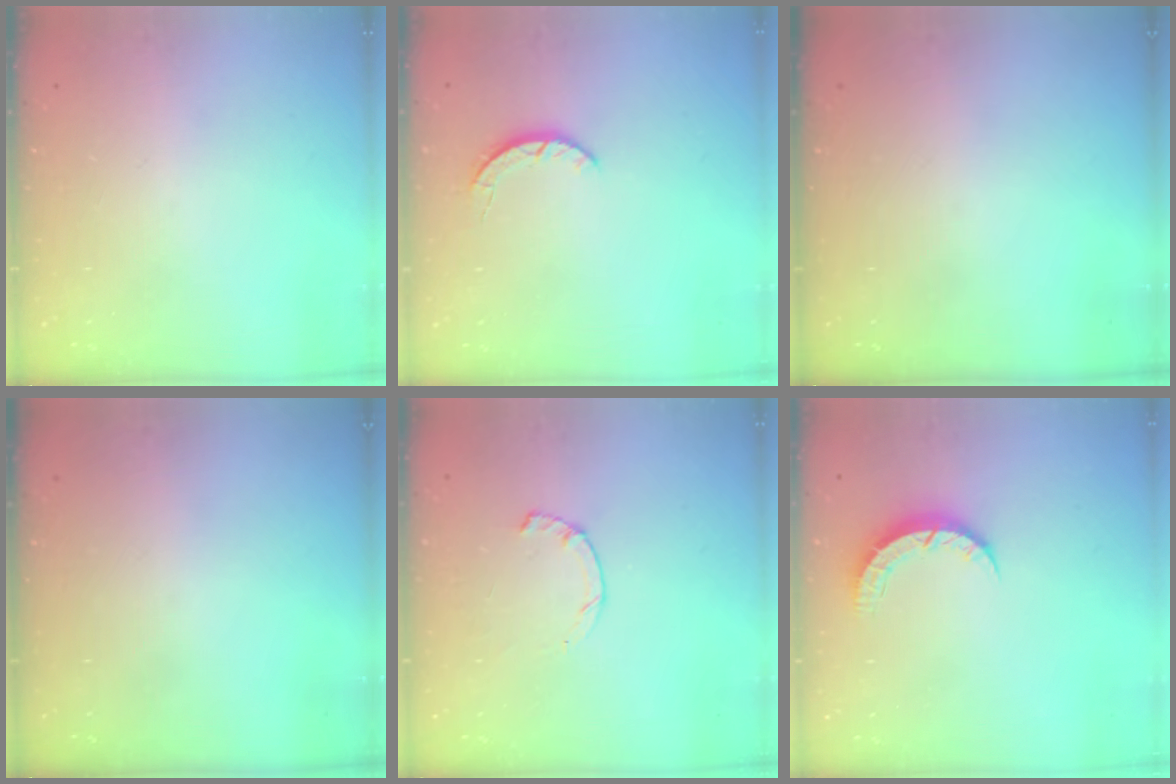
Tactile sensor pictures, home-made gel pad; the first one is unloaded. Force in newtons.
{"total": 2.2, "press": 2.2, "slide": 0.4}
{"total": 0.0}
{"total": 0.0}
{"total": 2.3, "press": 2.3, "slide": 0.4}
{"total": 4.4, "press": 4.4, "slide": 0.5}